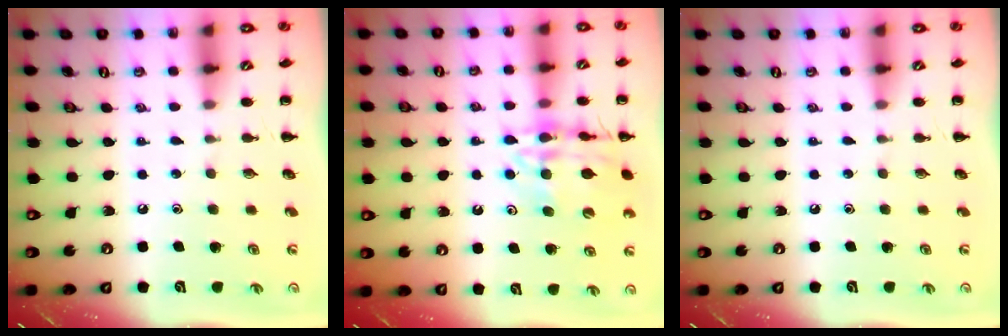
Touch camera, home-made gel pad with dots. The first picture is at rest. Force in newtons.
{"total": 15.8, "press": 15.6, "slide": 2.2}
{"total": 0.0}